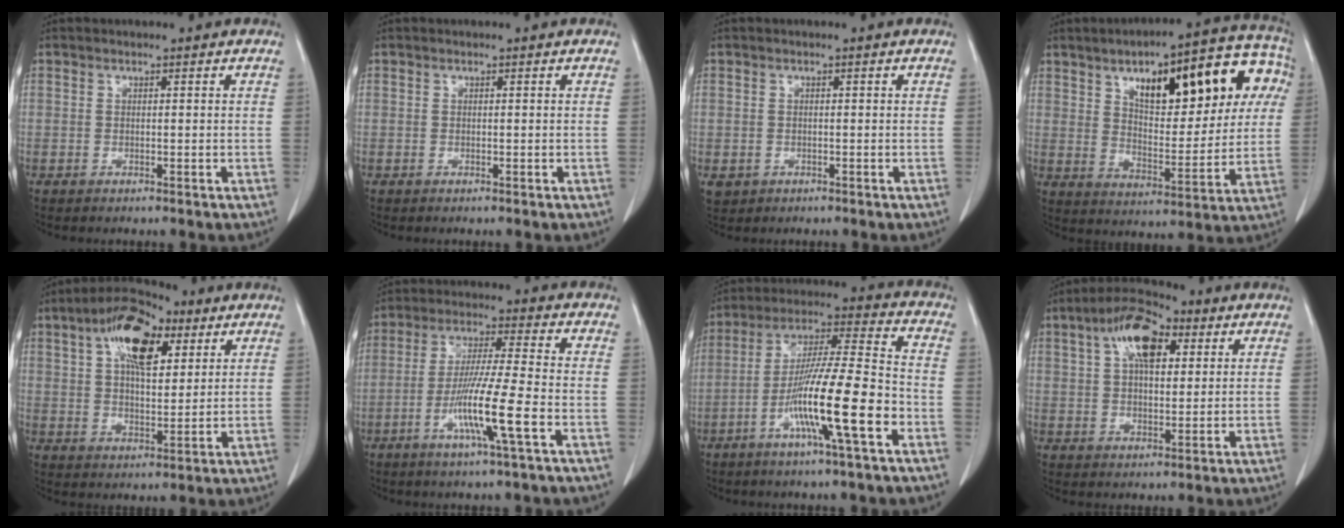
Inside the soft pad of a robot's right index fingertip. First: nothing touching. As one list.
[{"total": 0.0}, {"total": 2.0, "force": [-0.6, 1.8, 0.6], "torque": [-0.011, 0.001, -0.001]}, {"total": 21.9, "force": [8.2, 7.7, 18.8], "torque": [-0.269, 0.044, 0.121]}, {"total": 12.8, "force": [5.8, 5.5, 10.0], "torque": [-0.178, 0.025, 0.097]}, {"total": 10.6, "force": [-3.9, -0.7, 9.8], "torque": [-0.188, -0.014, -0.076]}, {"total": 15.3, "force": [-6.0, 0.1, 14.1], "torque": [-0.256, -0.007, -0.110]}, {"total": 10.4, "force": [4.2, 4.6, 8.3], "torque": [-0.157, 0.027, 0.071]}]